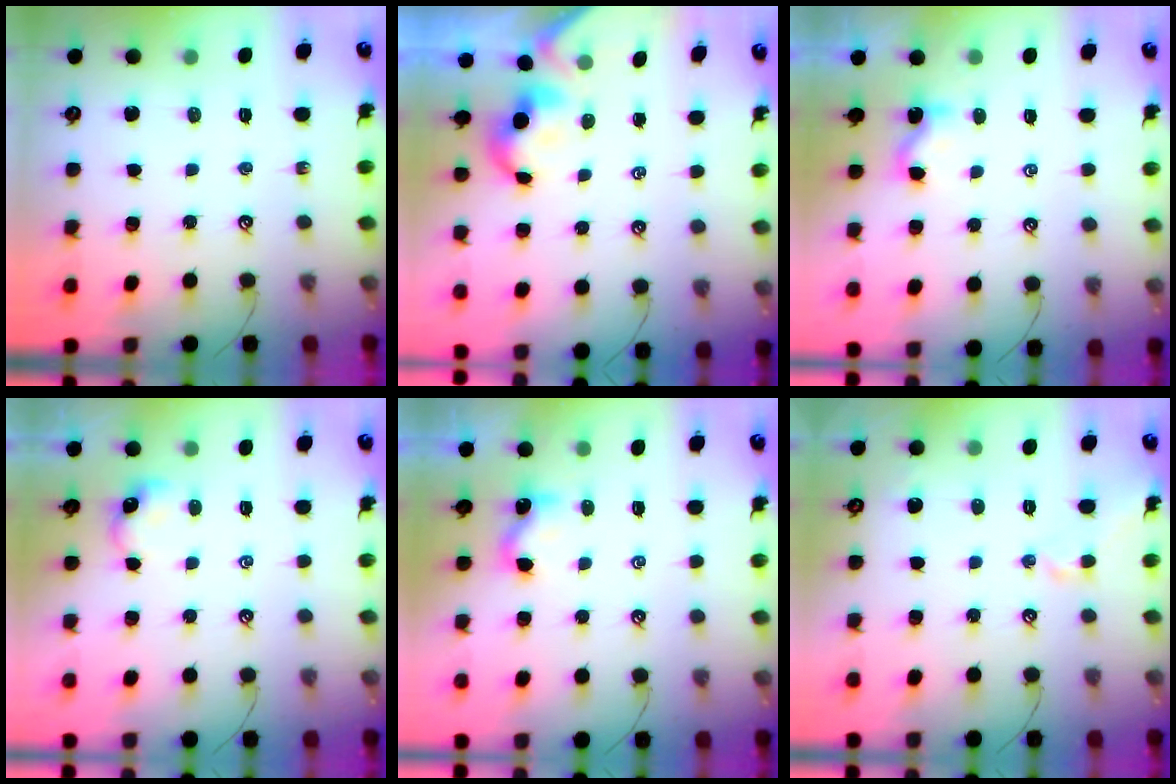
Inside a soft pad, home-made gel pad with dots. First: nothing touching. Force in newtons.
{"total": 0.0}
{"total": 1.5, "press": 1.5, "slide": 0.2}
{"total": 2.1, "press": 2.1, "slide": 0.2}
{"total": 1.7, "press": 1.7, "slide": 0.2}
{"total": 0.7, "press": 0.6, "slide": 0.3}